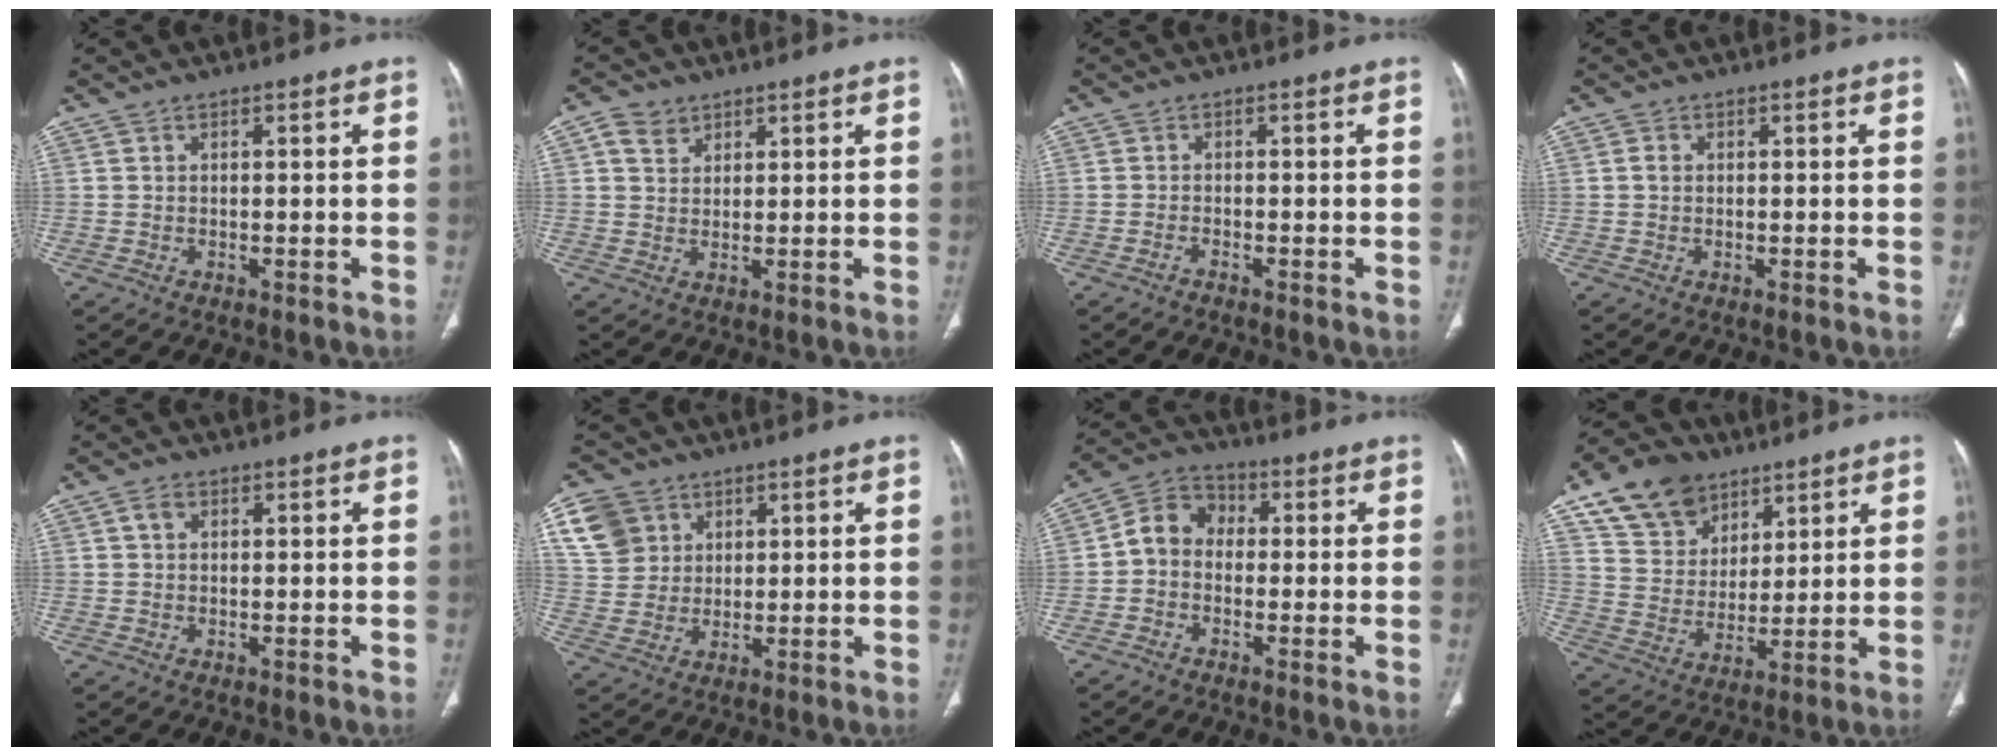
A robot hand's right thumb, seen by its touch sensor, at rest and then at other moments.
{"total": 3.9, "force": [2.1, 3.0, 1.4], "torque": [-0.015, -0.008, 0.041]}
{"total": 0.9, "force": [-0.8, 0.1, 0.3], "torque": [-0.009, 0.007, -0.017]}
{"total": 0.9, "force": [0.0, 0.8, 0.5], "torque": [-0.007, 0.002, -0.001]}
{"total": 1.9, "force": [0.6, 1.3, 1.1], "torque": [-0.020, 0.004, 0.011]}
{"total": 9.1, "force": [3.9, 7.7, 2.9], "torque": [-0.033, -0.002, 0.084]}
{"total": 6.9, "force": [-0.6, 5.7, 3.8], "torque": [-0.049, 0.027, -0.031]}
{"total": 14.6, "force": [8.8, 10.2, 5.6], "torque": [-0.071, -0.022, 0.166]}